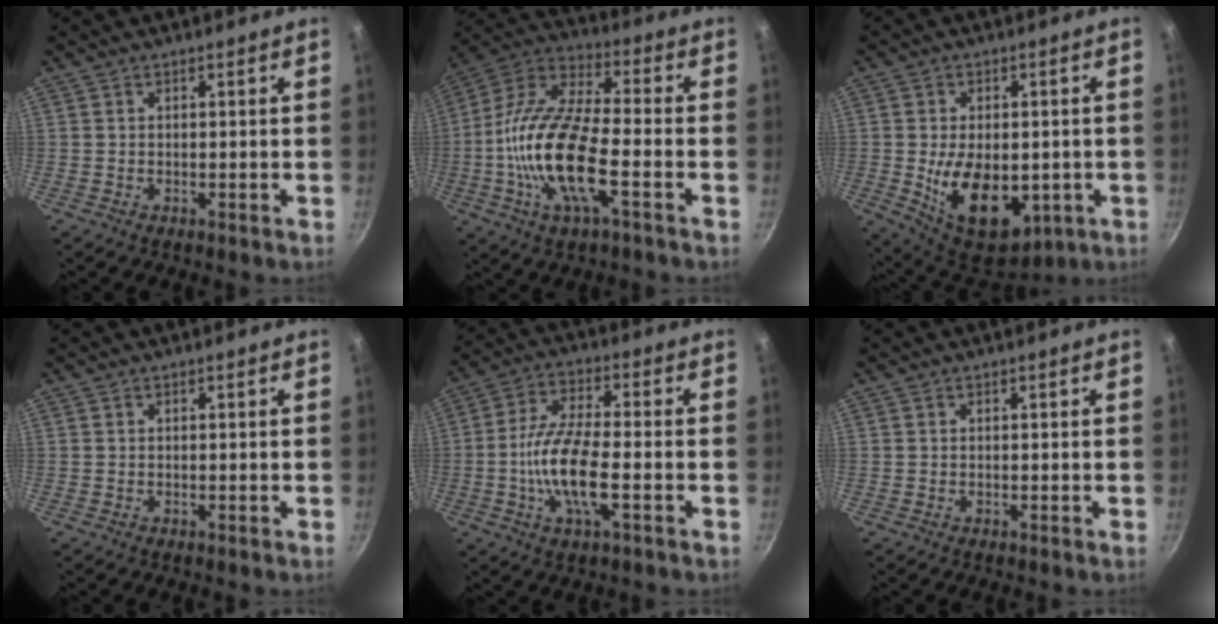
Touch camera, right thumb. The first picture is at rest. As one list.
[{"total": 19.4, "force": [-4.7, 7.0, 17.4], "torque": [-0.340, 0.033, -0.111]}, {"total": 16.1, "force": [-2.7, 10.0, 12.2], "torque": [-0.162, -0.011, -0.021]}, {"total": 0.0}, {"total": 12.0, "force": [-2.9, 3.8, 11.0], "torque": [-0.214, 0.023, -0.067]}, {"total": 0.0}]